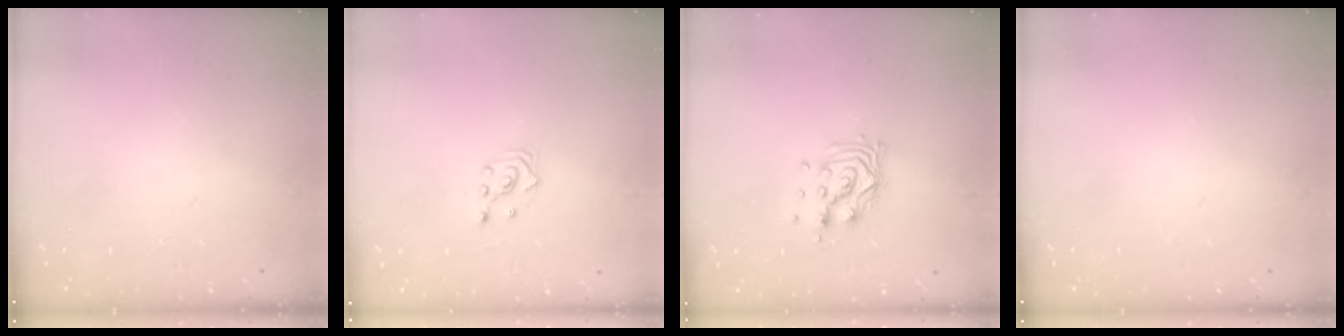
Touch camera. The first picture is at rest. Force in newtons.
{"total": 2.5, "press": 2.5, "slide": 0.3}
{"total": 10.7, "press": 10.7, "slide": 0.7}
{"total": 0.0}